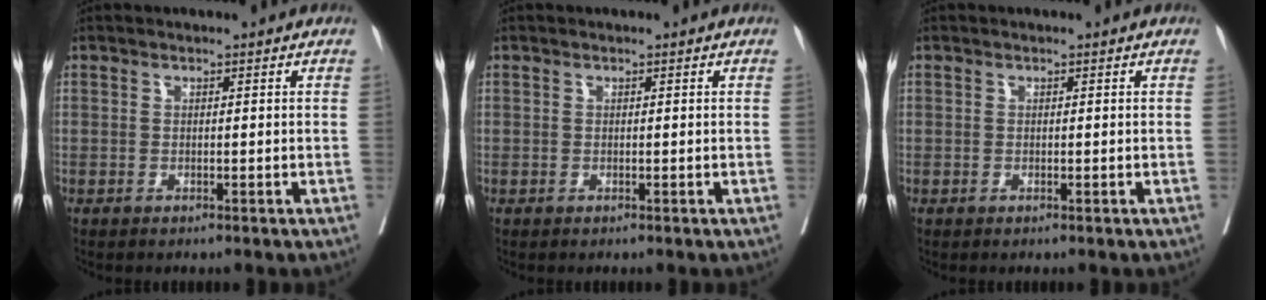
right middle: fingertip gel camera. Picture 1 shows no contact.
{"total": 0.0}
{"total": 0.0}